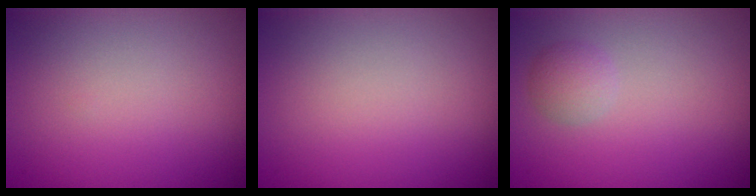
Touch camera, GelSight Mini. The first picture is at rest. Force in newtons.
{"total": 0.0}
{"total": 1.5, "press": 1.5, "slide": 0.0}